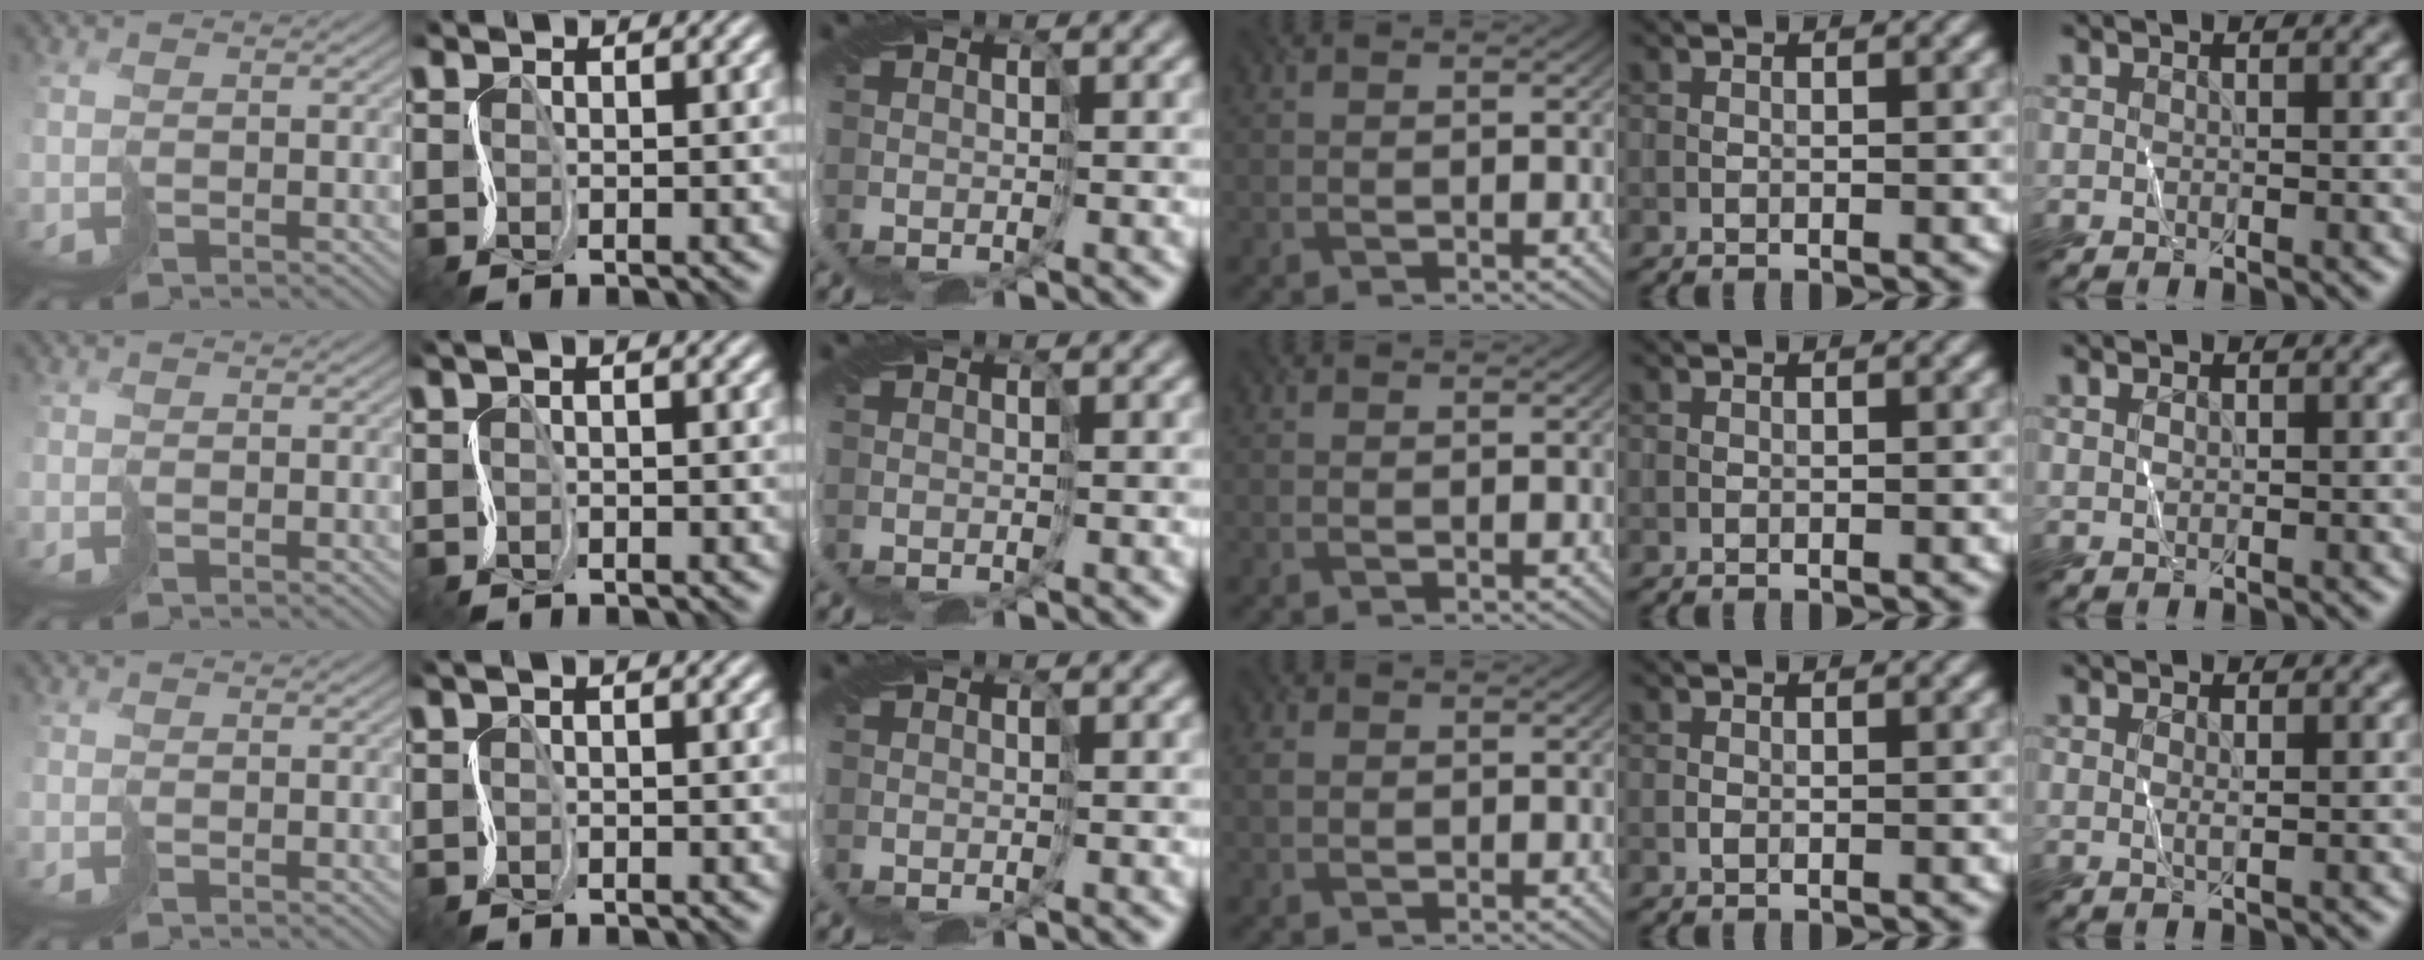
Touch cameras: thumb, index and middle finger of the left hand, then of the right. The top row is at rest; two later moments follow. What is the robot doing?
{"motion": "cut", "object": "paper"}